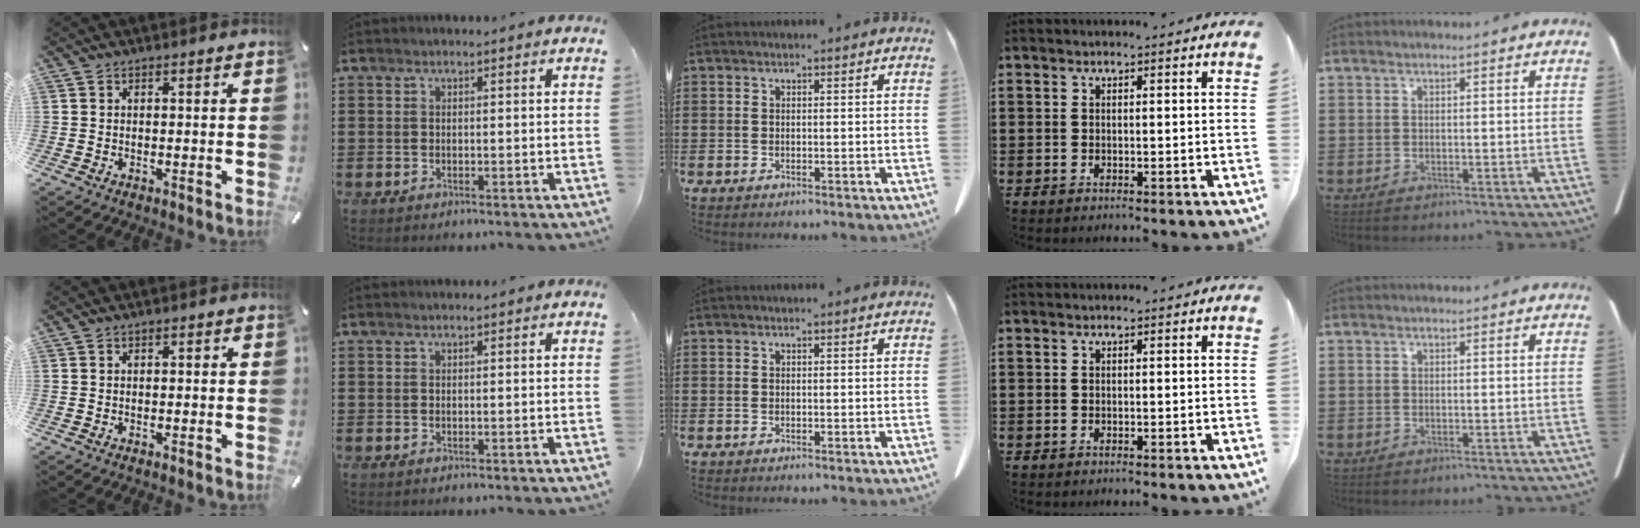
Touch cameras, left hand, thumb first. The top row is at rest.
{}